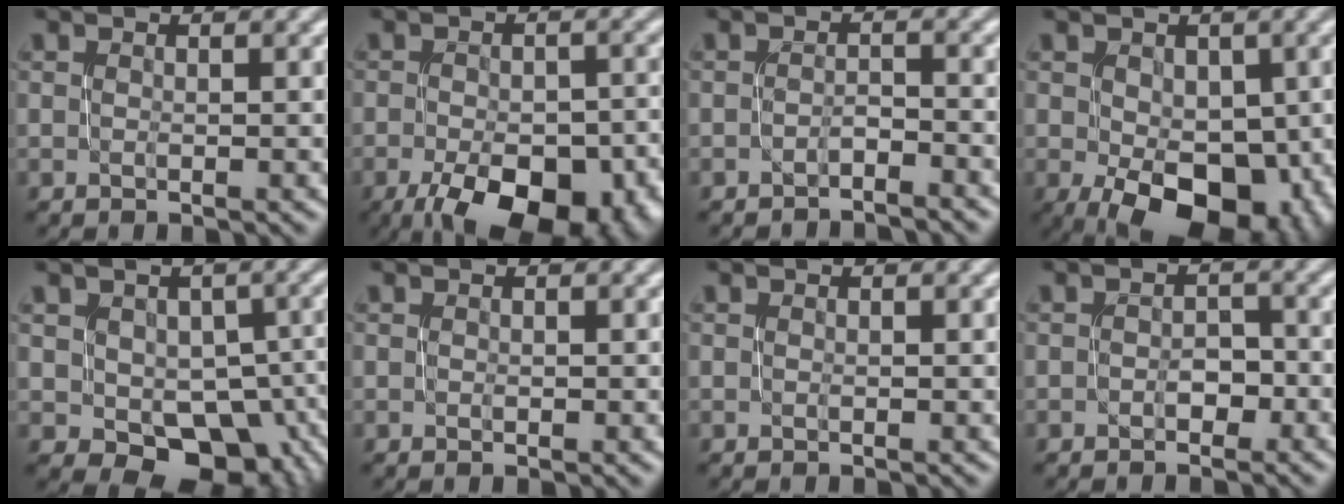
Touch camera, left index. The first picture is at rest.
{"total": 13.5, "force": [-7.1, 7.0, 9.1], "torque": [-0.115, -0.028, -0.099]}
{"total": 1.3, "force": [-1.3, 0.0, 0.2], "torque": [0.001, 0.005, -0.025]}
{"total": 11.4, "force": [-3.7, 7.1, 8.1], "torque": [-0.124, -0.038, -0.044]}
{"total": 8.9, "force": [-2.3, 6.5, 5.7], "torque": [-0.075, -0.027, -0.015]}
{"total": 0.0}
{"total": 0.0}
{"total": 1.4, "force": [-0.9, 0.8, 0.7], "torque": [-0.008, 0.006, -0.014]}